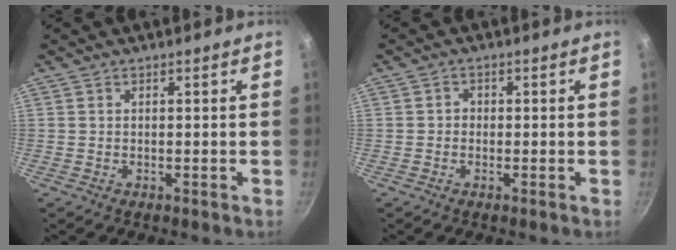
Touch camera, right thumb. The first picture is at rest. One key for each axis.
{"total": 1.5, "fx": -0.3, "fy": 1.3, "fz": 0.5, "tx": -0.002, "ty": 0.004, "tz": -0.007}